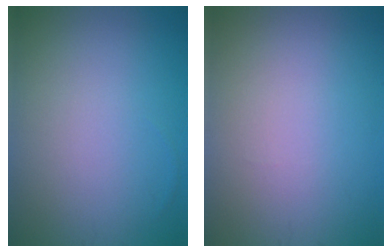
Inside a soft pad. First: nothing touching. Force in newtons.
{"total": 0.0}